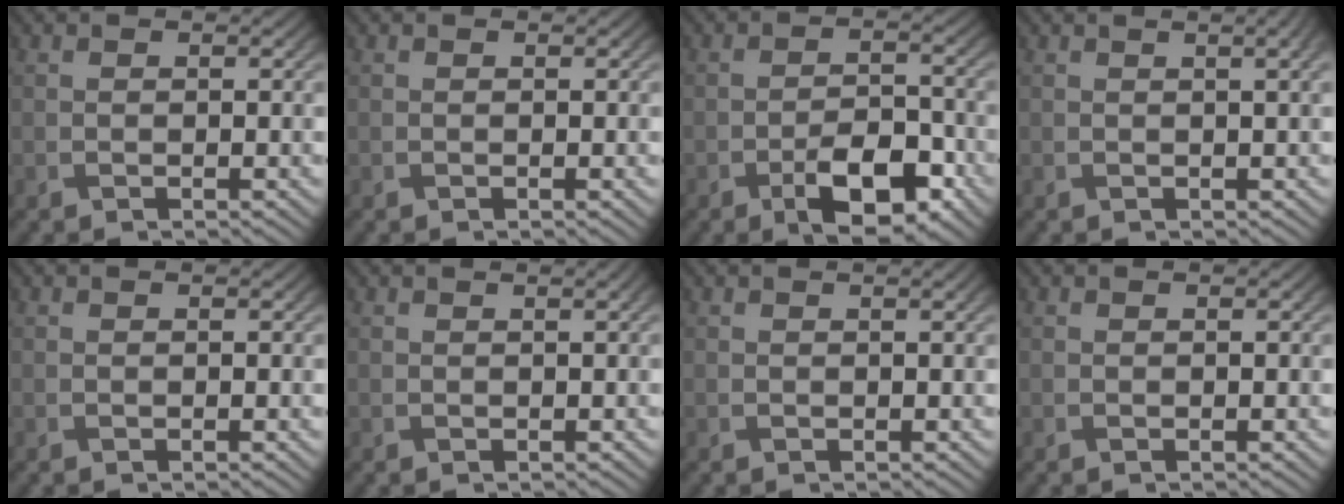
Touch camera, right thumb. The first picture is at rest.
{"total": 0.0}
{"total": 7.4, "force": [-3.9, 3.2, 5.4], "torque": [-0.084, 0.003, -0.064]}
{"total": 2.8, "force": [1.1, 0.7, 2.5], "torque": [-0.030, 0.009, 0.006]}
{"total": 0.0}
{"total": 0.9, "force": [0.6, 0.1, 0.7], "torque": [-0.014, 0.003, 0.003]}
{"total": 0.6, "force": [0.4, 0.0, 0.5], "torque": [-0.008, 0.004, 0.005]}
{"total": 0.0}